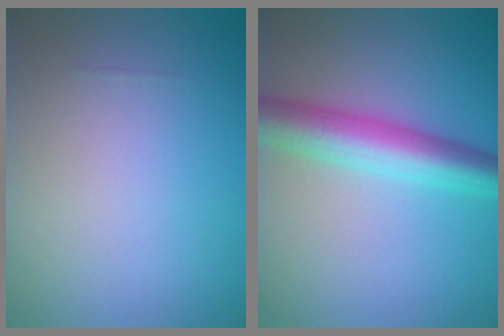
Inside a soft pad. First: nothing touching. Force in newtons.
{"total": 6.3, "press": 6.3, "slide": 0.2}